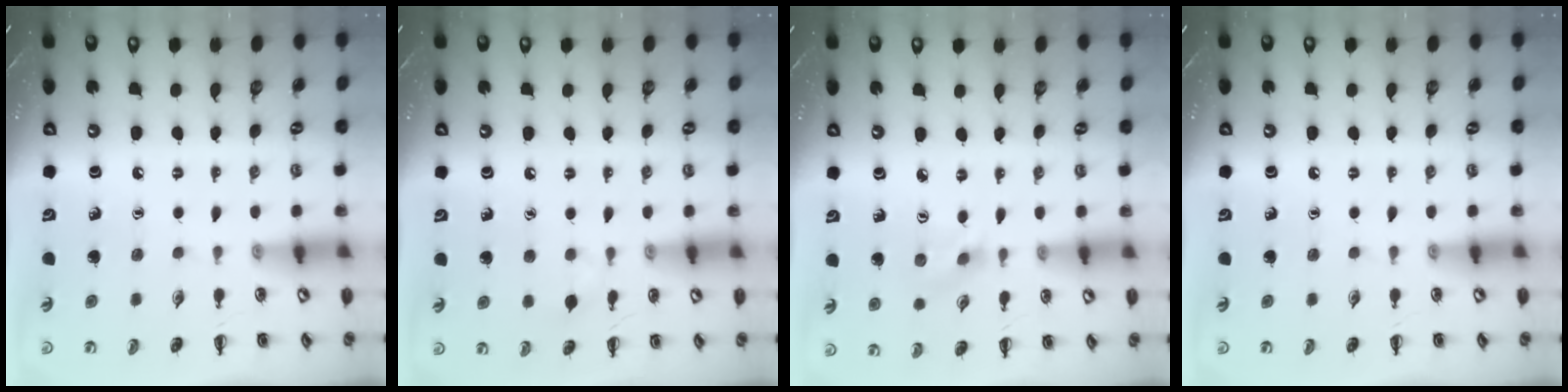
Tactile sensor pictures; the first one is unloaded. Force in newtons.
{"total": 3.7, "press": 3.4, "slide": 1.5}
{"total": 1.4, "press": 1.3, "slide": 0.4}
{"total": 0.0}